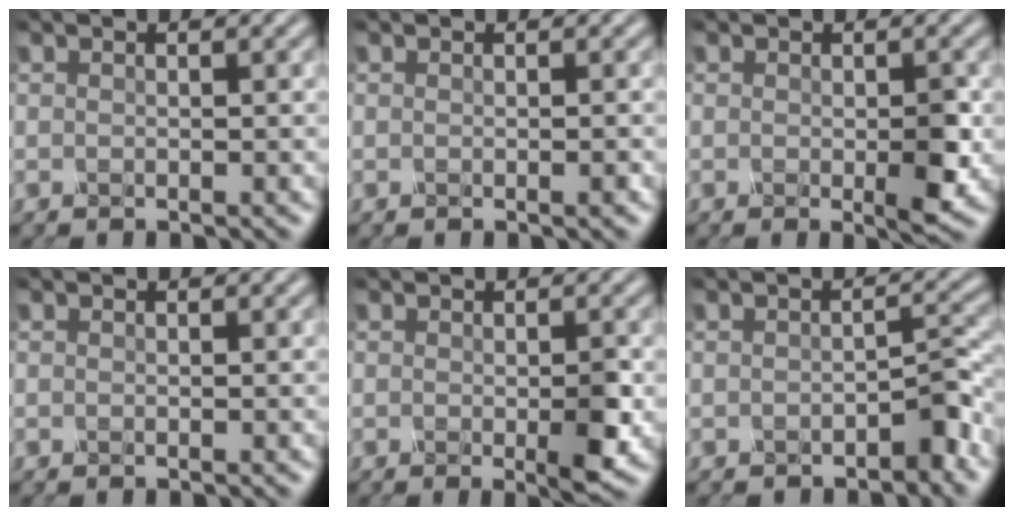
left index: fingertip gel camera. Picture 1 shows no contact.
{"total": 1.0, "force": [-0.4, 0.4, 0.8], "torque": [-0.002, 0.008, -0.006]}
{"total": 2.5, "force": [-0.8, 0.5, 2.3], "torque": [-0.052, -0.005, -0.007]}
{"total": 0.0}
{"total": 2.6, "force": [-0.9, 0.4, 2.4], "torque": [-0.056, -0.006, -0.009]}
{"total": 1.9, "force": [-1.7, 0.1, 1.0], "torque": [-0.024, 0.007, -0.023]}